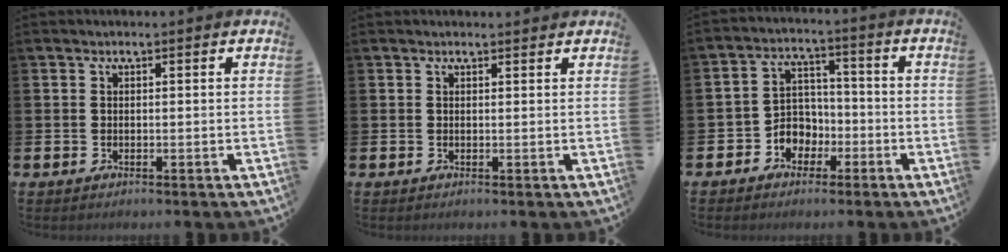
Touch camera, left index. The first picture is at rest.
{"total": 0.6, "force": [0.6, 0.1, 0.1], "torque": [0.007, -0.002, 0.008]}
{"total": 4.4, "force": [-1.8, 4.0, 0.9], "torque": [-0.030, 0.003, -0.041]}